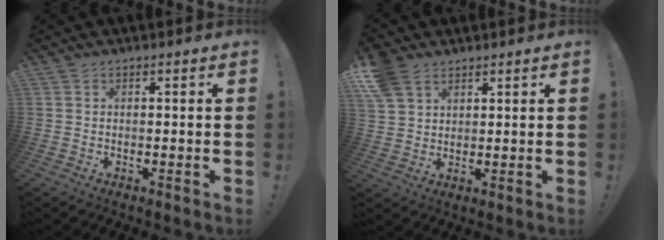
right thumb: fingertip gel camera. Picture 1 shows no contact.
{"total": 8.2, "force": [5.2, 5.4, 3.5], "torque": [-0.076, -0.016, 0.106]}